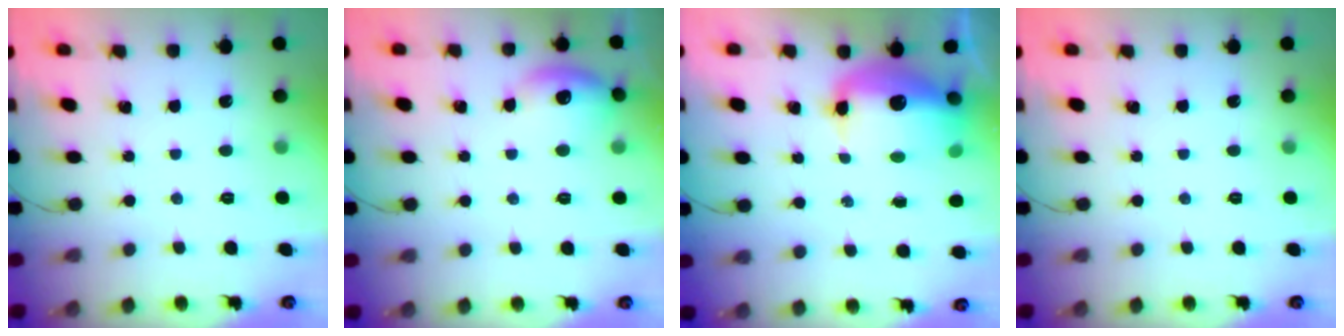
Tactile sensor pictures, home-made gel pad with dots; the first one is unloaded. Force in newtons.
{"total": 10.0, "press": 9.9, "slide": 1.3}
{"total": 14.9, "press": 14.6, "slide": 3.1}
{"total": 0.0}